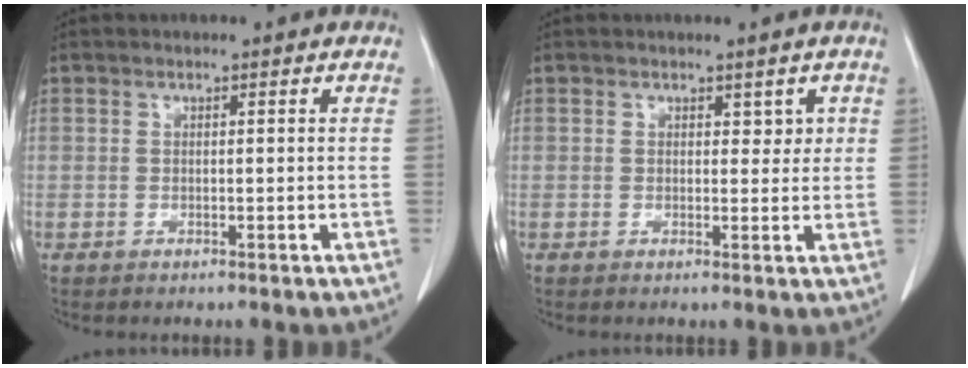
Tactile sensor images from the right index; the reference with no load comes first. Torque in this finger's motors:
{"motor_torque": [-0.16, 0.18, -0.01, 0.00]}